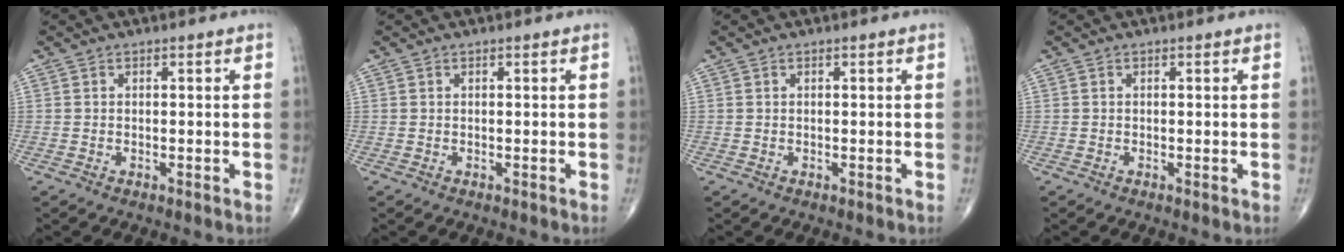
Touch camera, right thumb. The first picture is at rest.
{"total": 0.0}
{"total": 0.0}
{"total": 0.0}